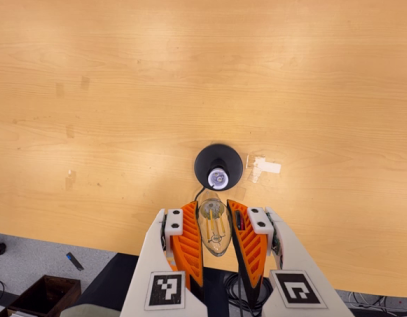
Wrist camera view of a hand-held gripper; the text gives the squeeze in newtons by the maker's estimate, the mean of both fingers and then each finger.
{"total": 19.9, "left": 21.8, "right": 18.0}